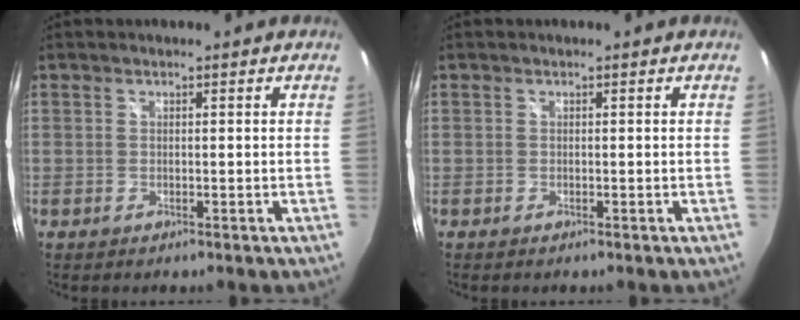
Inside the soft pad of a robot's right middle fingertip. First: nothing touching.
{"total": 0.0}